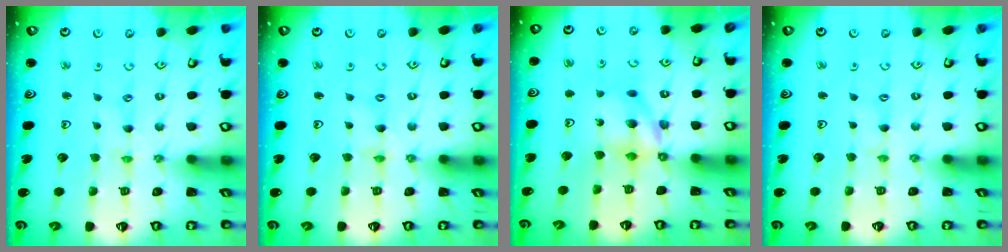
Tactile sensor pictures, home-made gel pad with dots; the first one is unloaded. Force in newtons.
{"total": 2.4, "press": 2.4, "slide": 0.3}
{"total": 9.7, "press": 9.7, "slide": 0.3}
{"total": 1.7, "press": 1.7, "slide": 0.4}